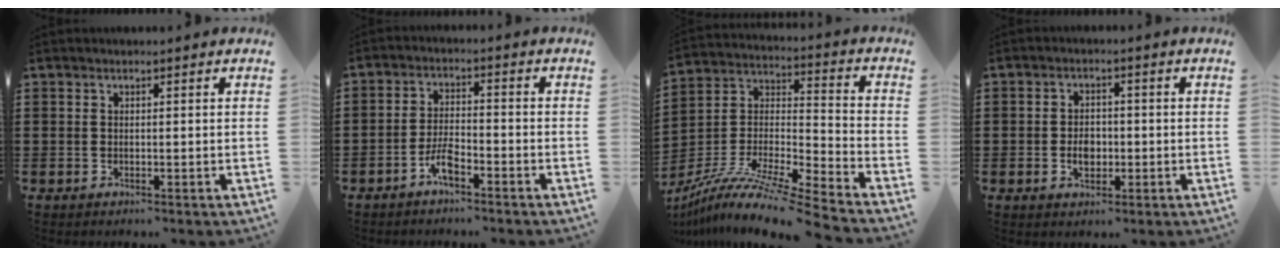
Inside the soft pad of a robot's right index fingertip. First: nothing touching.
{"total": 4.3, "force": [-2.9, 1.3, 2.8], "torque": [-0.071, 0.003, -0.061]}
{"total": 10.9, "force": [-9.3, 0.2, 5.8], "torque": [-0.115, -0.002, -0.188]}
{"total": 3.3, "force": [-0.7, 2.4, 2.3], "torque": [-0.039, 0.001, -0.015]}